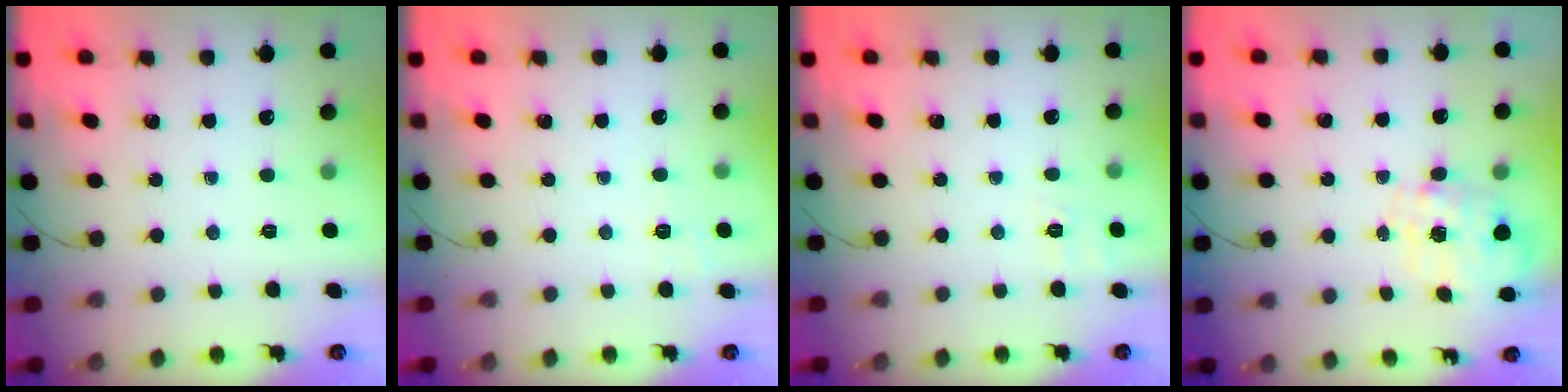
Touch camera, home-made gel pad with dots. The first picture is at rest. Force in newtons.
{"total": 1.9, "press": 0.9, "slide": 1.6}
{"total": 6.3, "press": 6.0, "slide": 1.8}
{"total": 8.4, "press": 8.3, "slide": 1.2}